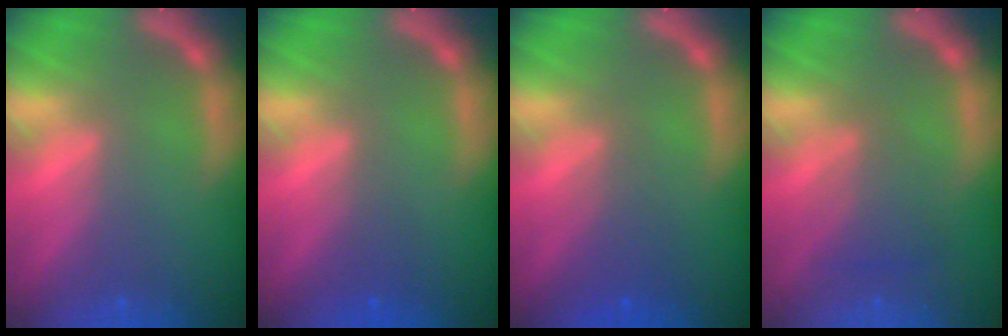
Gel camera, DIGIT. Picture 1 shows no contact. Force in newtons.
{"total": 1.5}
{"total": 2.5}
{"total": 3.0}